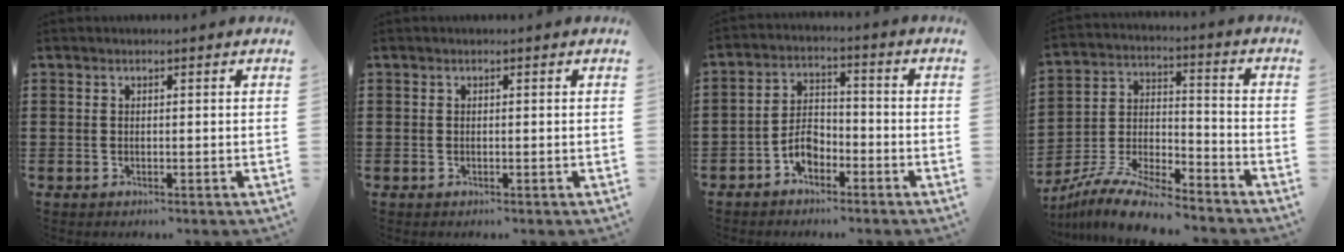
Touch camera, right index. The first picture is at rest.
{"total": 0.0}
{"total": 4.7, "force": [-2.7, 2.7, 2.8], "torque": [-0.065, 0.006, -0.055]}
{"total": 10.2, "force": [-9.2, 1.8, 4.1], "torque": [-0.081, 0.022, -0.180]}